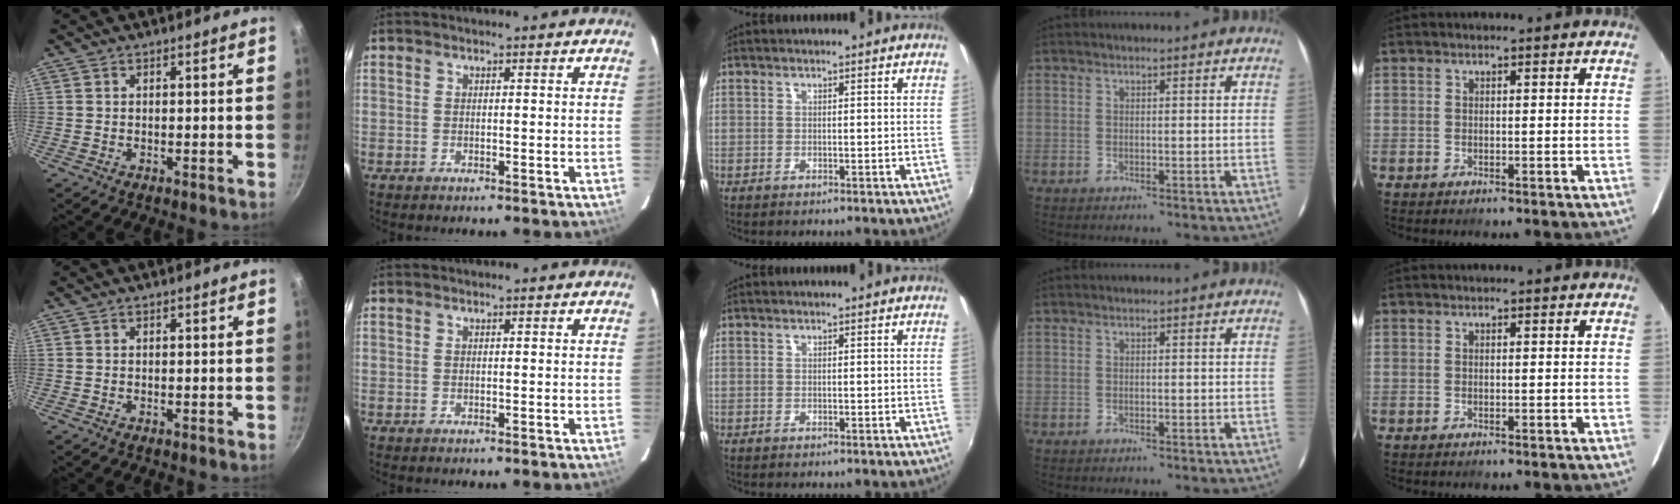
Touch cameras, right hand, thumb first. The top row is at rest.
{}